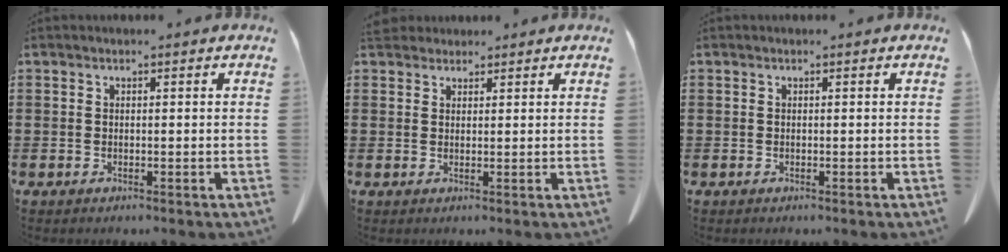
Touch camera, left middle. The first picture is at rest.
{"total": 2.7, "force": [2.4, 1.0, 0.6], "torque": [-0.020, 0.002, 0.048]}
{"total": 0.0}